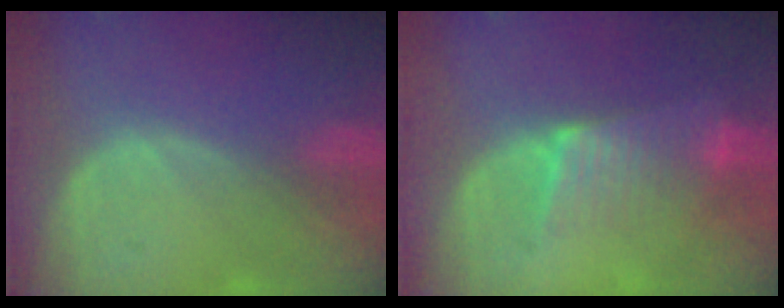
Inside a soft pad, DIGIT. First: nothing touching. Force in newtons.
{"total": 6.5, "press": 5.8, "slide": 3.0}